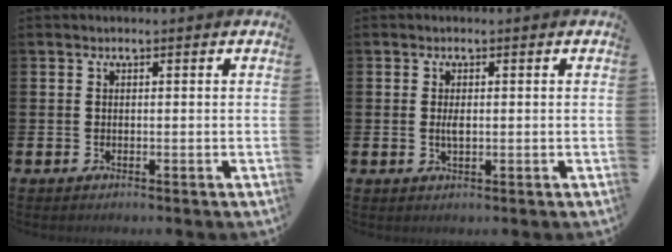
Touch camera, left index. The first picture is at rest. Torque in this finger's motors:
{"motor_torque": [0.59, 0.43, -0.04, 0.01]}